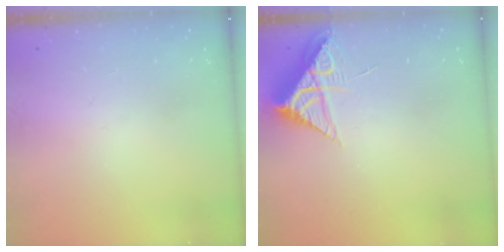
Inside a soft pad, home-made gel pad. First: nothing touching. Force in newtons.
{"total": 8.5, "press": 8.5, "slide": 0.5}